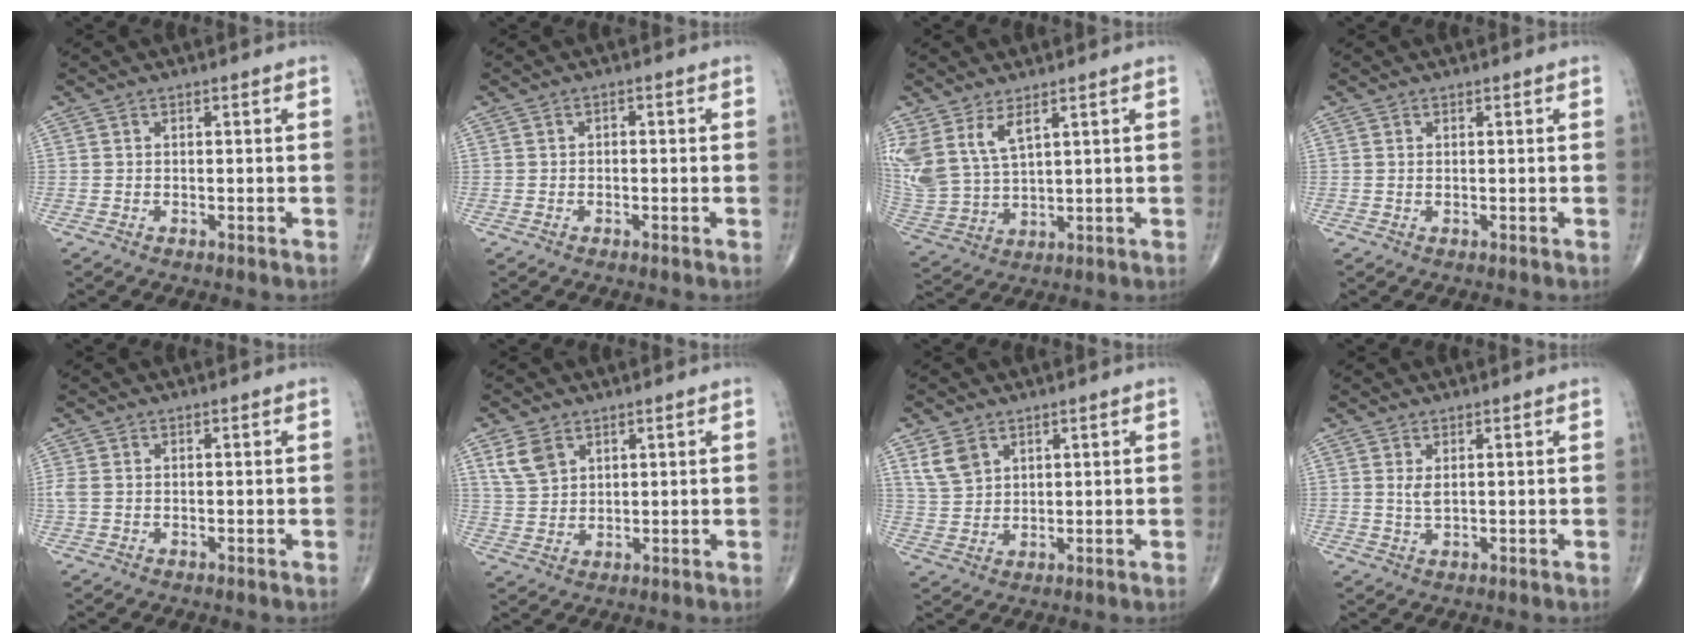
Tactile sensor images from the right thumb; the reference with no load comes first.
{"total": 0.8, "force": [-0.1, 0.6, 0.5], "torque": [-0.002, 0.003, -0.006]}
{"total": 11.4, "force": [5.9, 5.4, 8.1], "torque": [-0.183, -0.025, 0.136]}
{"total": 0.0}
{"total": 1.7, "force": [0.0, 1.1, 1.2], "torque": [-0.045, 0.005, 0.001]}
{"total": 5.7, "force": [3.1, 3.8, 2.9], "torque": [-0.046, -0.010, 0.067]}
{"total": 5.4, "force": [3.0, 3.6, 2.6], "torque": [-0.039, -0.011, 0.067]}
{"total": 1.9, "force": [0.7, 0.7, 1.7], "torque": [-0.033, -0.005, 0.017]}